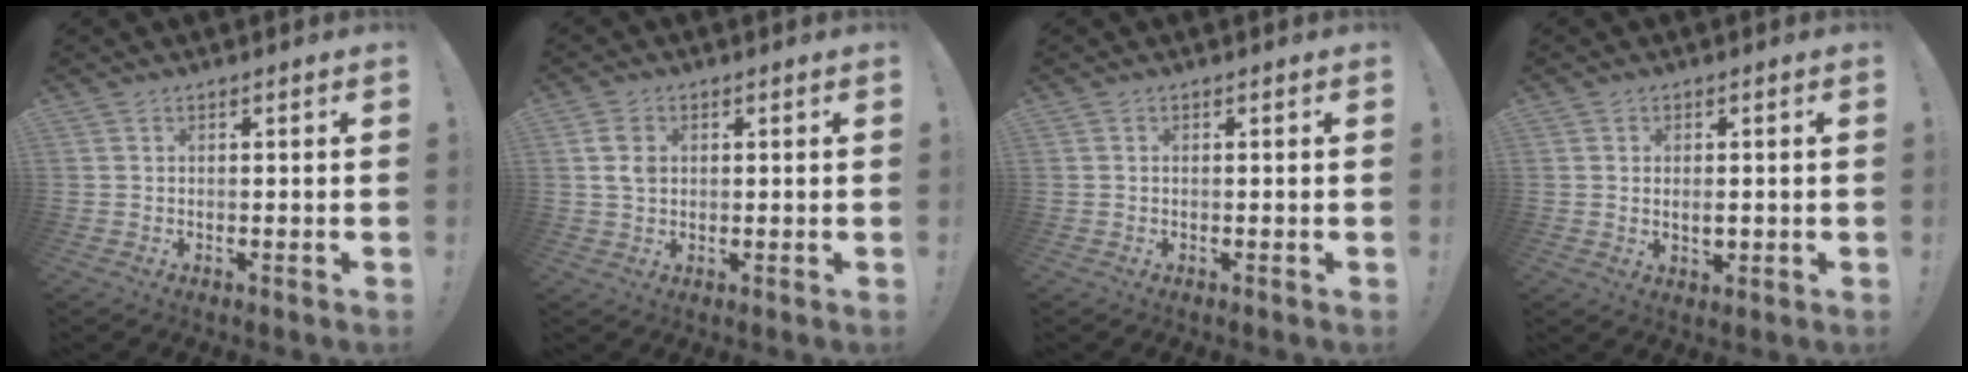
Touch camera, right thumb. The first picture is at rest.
{"total": 5.2, "force": [1.2, 4.0, 3.0], "torque": [-0.048, 0.007, 0.024]}
{"total": 0.0}
{"total": 2.7, "force": [0.0, 1.7, 2.0], "torque": [-0.031, 0.002, -0.001]}